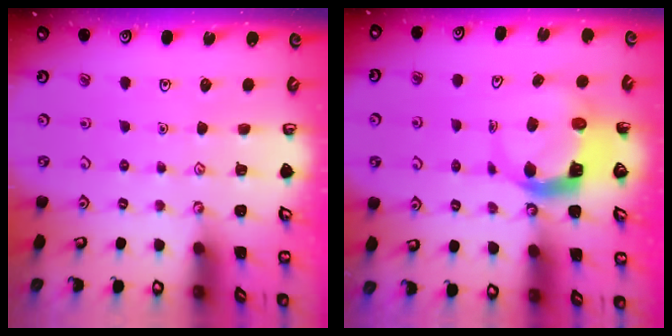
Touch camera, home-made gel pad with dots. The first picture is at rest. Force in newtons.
{"total": 5.3, "press": 5.3, "slide": 0.7}